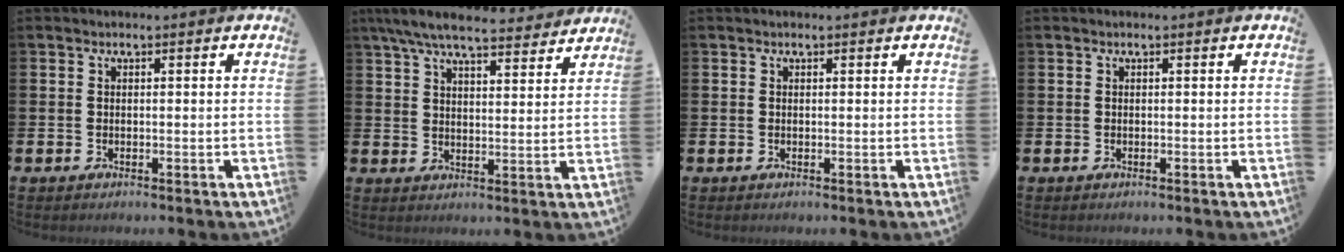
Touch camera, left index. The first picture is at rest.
{"total": 7.6, "force": [6.9, 1.4, 2.8], "torque": [-0.061, -0.038, 0.123]}
{"total": 0.0}
{"total": 0.0}